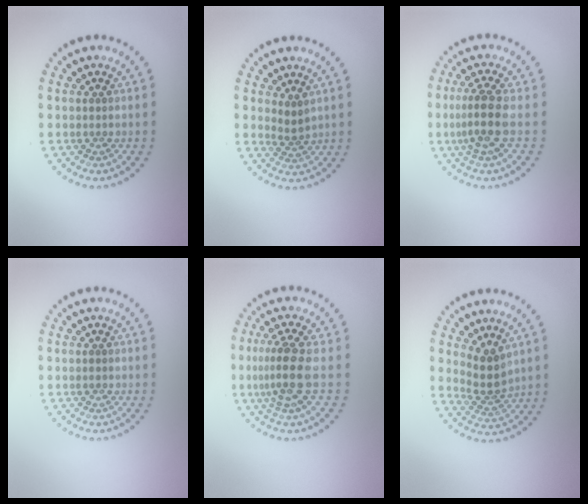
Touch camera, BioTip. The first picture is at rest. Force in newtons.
{"total": 1.9, "press": 1.4, "slide": 1.4}
{"total": 3.4, "press": 2.8, "slide": 1.9}
{"total": 0.6, "press": 0.6, "slide": 0.2}
{"total": 4.0, "press": 3.4, "slide": 2.1}
{"total": 3.0, "press": 2.2, "slide": 1.9}